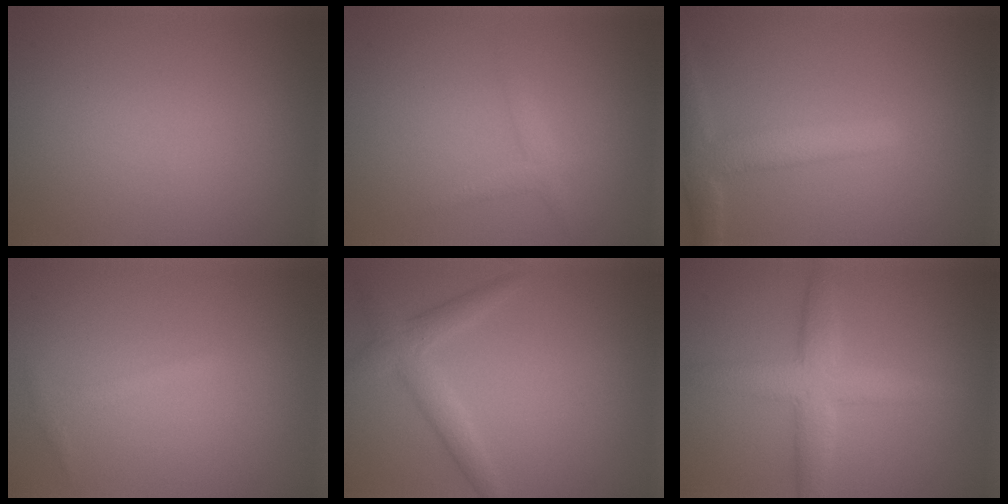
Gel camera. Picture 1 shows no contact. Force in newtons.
{"total": 1.2, "press": 1.2, "slide": 0.0}
{"total": 3.7, "press": 3.7, "slide": 0.2}
{"total": 0.9, "press": 0.9, "slide": 0.1}
{"total": 2.7, "press": 2.7, "slide": 0.1}
{"total": 4.6, "press": 4.6, "slide": 0.1}